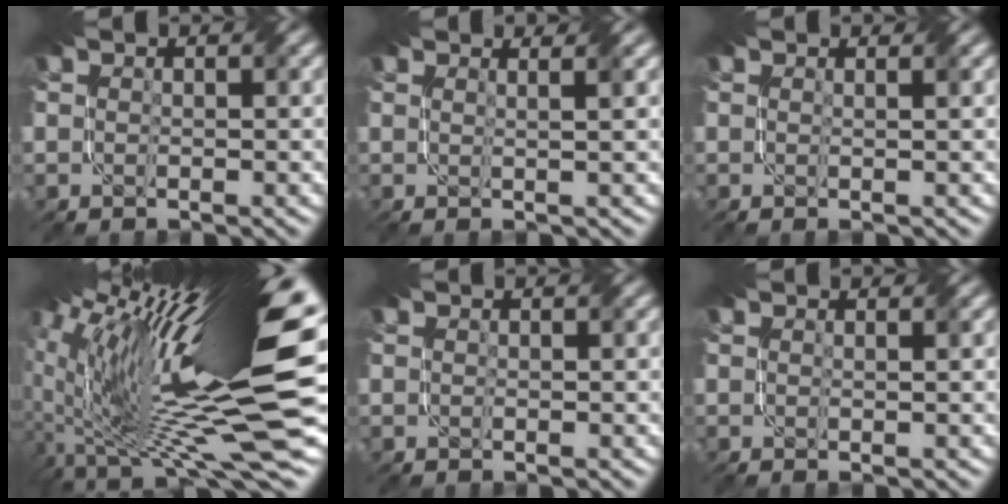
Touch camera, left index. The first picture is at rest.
{"total": 2.5, "force": [1.7, 0.5, 1.7], "torque": [0.002, 0.023, -0.010]}
{"total": 1.2, "force": [1.0, -0.6, 0.3], "torque": [-0.004, 0.001, 0.010]}
{"total": 17.8, "force": [0.7, 3.5, 17.5], "torque": [-0.286, -0.039, 0.031]}
{"total": 0.0}
{"total": 0.9, "force": [0.7, -0.6, 0.2], "torque": [-0.005, 0.000, 0.007]}